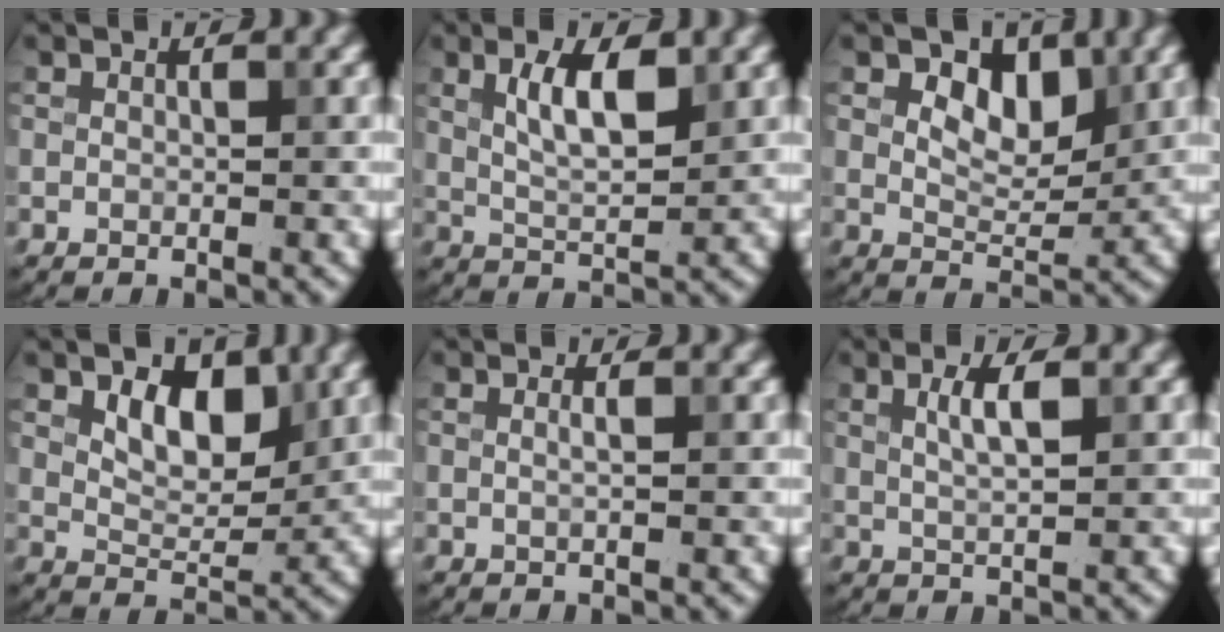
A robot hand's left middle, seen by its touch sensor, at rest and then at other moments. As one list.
[{"total": 4.2, "force": [1.7, 1.4, 3.5], "torque": [-0.070, 0.002, 0.030]}, {"total": 4.5, "force": [1.9, 2.7, 3.0], "torque": [-0.043, -0.003, 0.022]}, {"total": 4.6, "force": [2.0, 2.7, 3.2], "torque": [-0.055, -0.006, 0.029]}, {"total": 0.8, "force": [0.1, 0.3, 0.7], "torque": [-0.010, 0.001, -0.004]}, {"total": 2.4, "force": [0.9, 0.6, 2.2], "torque": [-0.039, 0.002, 0.016]}]